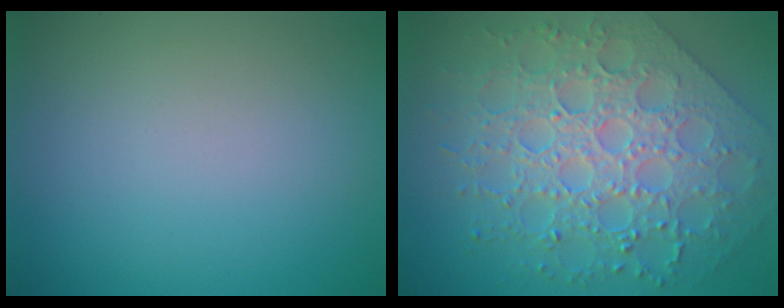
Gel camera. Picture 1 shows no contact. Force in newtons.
{"total": 6.8, "press": 6.0, "slide": 3.3}